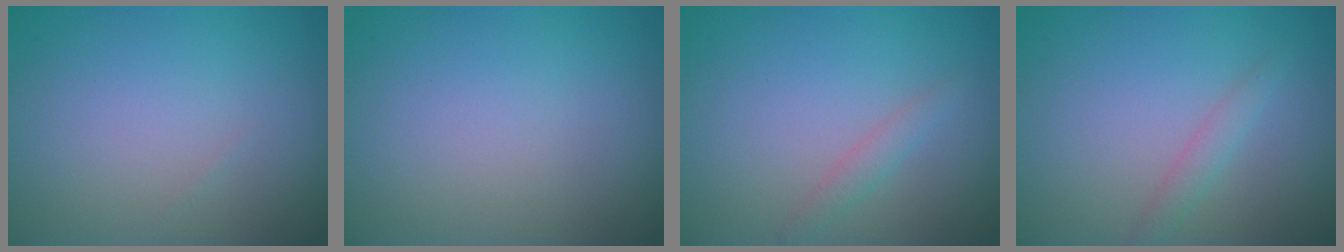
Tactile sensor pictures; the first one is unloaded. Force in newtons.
{"total": 0.0}
{"total": 1.3, "press": 1.3, "slide": 0.0}
{"total": 1.4, "press": 1.4, "slide": 0.0}